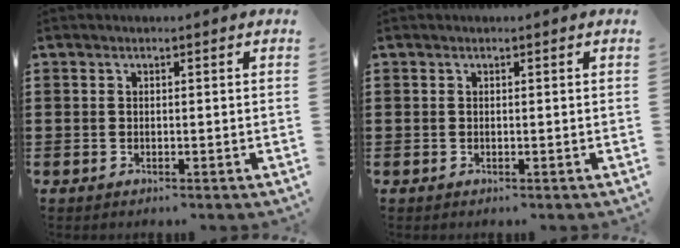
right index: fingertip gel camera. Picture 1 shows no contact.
{"total": 0.0}